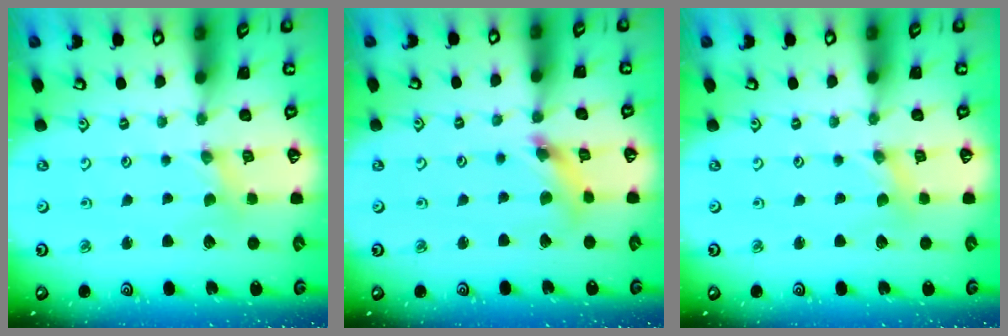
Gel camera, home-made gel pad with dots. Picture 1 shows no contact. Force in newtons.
{"total": 7.0, "press": 6.9, "slide": 0.6}
{"total": 0.0}